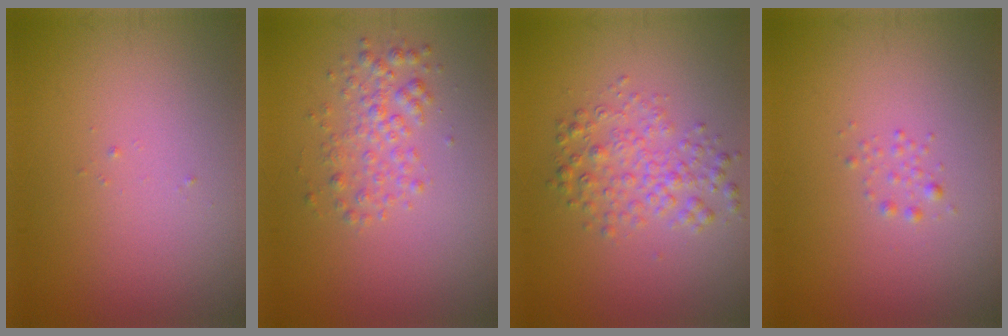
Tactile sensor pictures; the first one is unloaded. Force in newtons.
{"total": 2.3, "press": 2.3, "slide": 0.1}
{"total": 3.1, "press": 3.1, "slide": 0.0}
{"total": 0.7, "press": 0.7, "slide": 0.0}